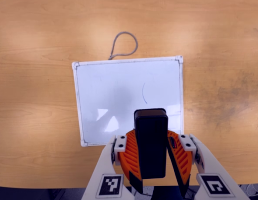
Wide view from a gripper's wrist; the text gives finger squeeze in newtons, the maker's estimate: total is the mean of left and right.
{"total": 8.2, "left": 8.8, "right": 7.5}